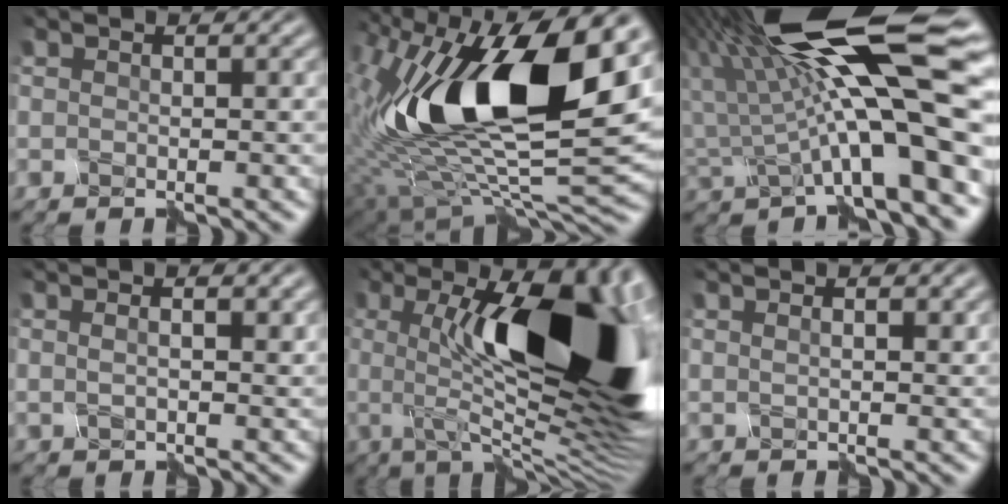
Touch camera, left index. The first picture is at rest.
{"total": 16.8, "force": [3.3, 6.8, 15.0], "torque": [-0.268, 0.005, 0.051]}
{"total": 15.3, "force": [4.3, 3.1, 14.4], "torque": [-0.242, 0.014, 0.077]}
{"total": 1.3, "force": [0.9, -0.1, 0.9], "torque": [-0.008, 0.001, 0.009]}
{"total": 15.1, "force": [2.3, 4.3, 14.3], "torque": [-0.199, 0.003, 0.026]}
{"total": 1.1, "force": [0.8, -0.8, 0.1], "torque": [-0.005, -0.004, 0.020]}